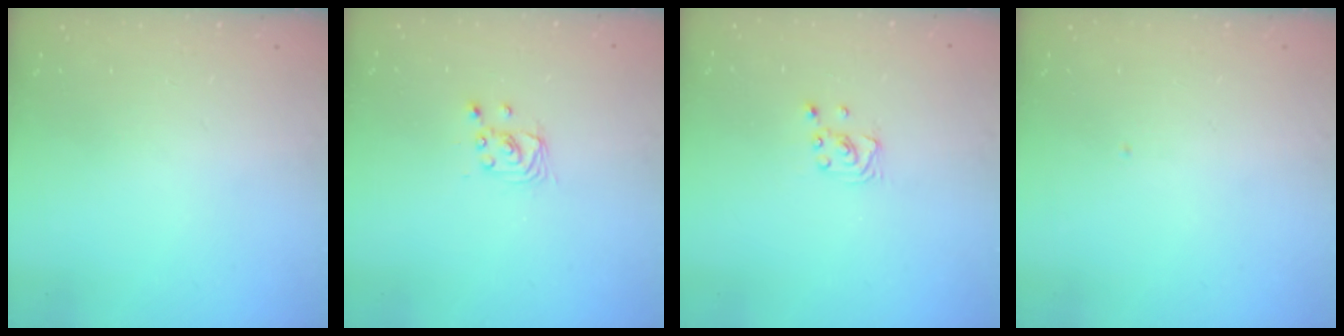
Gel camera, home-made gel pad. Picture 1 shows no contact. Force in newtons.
{"total": 2.9, "press": 2.9, "slide": 0.2}
{"total": 2.3, "press": 2.3, "slide": 0.2}
{"total": 0.0}